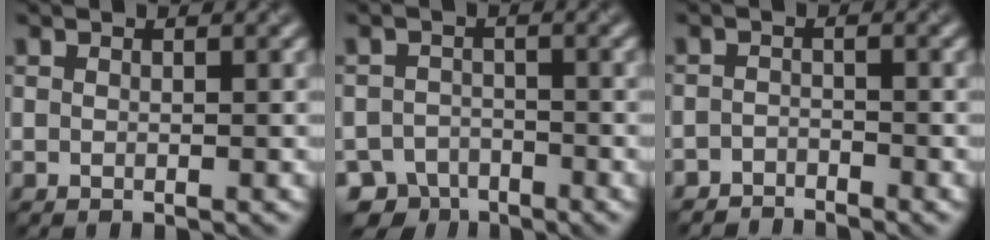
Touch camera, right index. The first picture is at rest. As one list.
[{"total": 4.8, "force": [-3.9, 2.8, 0.8], "torque": [0.003, -0.003, -0.064]}, {"total": 2.3, "force": [-2.3, 0.4, -0.1], "torque": [0.006, 0.001, -0.047]}]